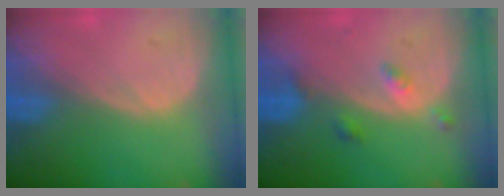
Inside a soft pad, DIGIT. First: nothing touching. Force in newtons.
{"total": 2.9, "press": 2.9, "slide": 0.2}